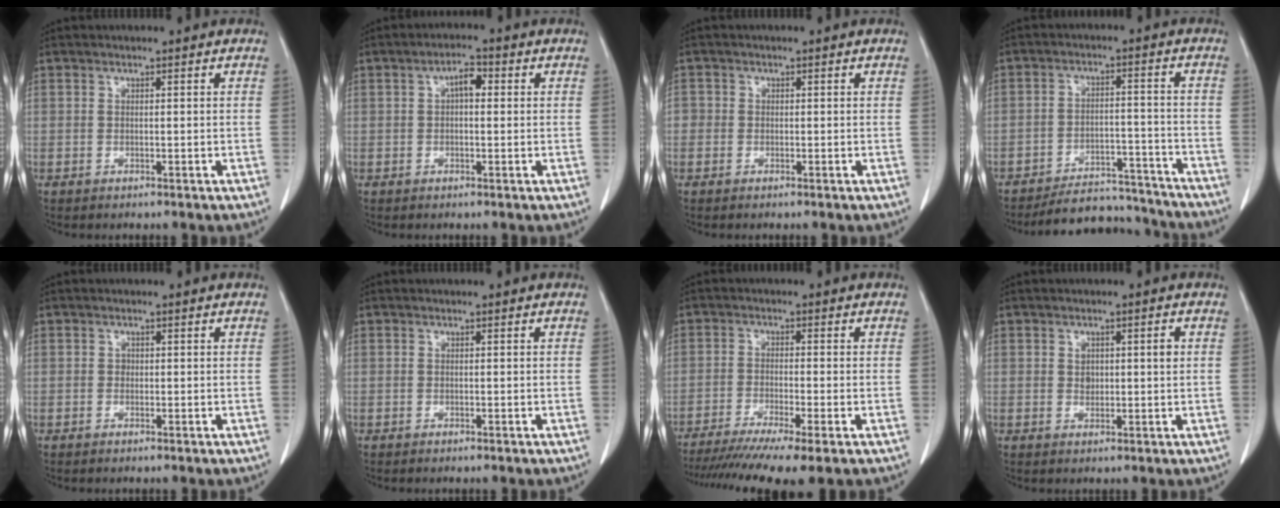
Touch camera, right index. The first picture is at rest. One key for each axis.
{"total": 3.2, "fx": 0.6, "fy": 1.4, "fz": 2.8, "tx": -0.050, "ty": 0.016, "tz": 0.008}
{"total": 1.3, "fx": -0.3, "fy": 1.3, "fz": 0.3, "tx": 0.003, "ty": 0.006, "tz": -0.008}
{"total": 10.8, "fx": -10.3, "fy": 2.9, "fz": 0.4, "tx": 0.013, "ty": 0.028, "tz": -0.147}
{"total": 0.5, "fx": 0.1, "fy": 0.5, "fz": 0.2, "tx": 0.004, "ty": 0.004, "tz": 0.001}
{"total": 0.0}
{"total": 11.8, "fx": -9.0, "fy": -0.2, "fz": 7.5, "tx": -0.122, "ty": -0.025, "tz": -0.144}
{"total": 2.4, "fx": 0.6, "fy": 1.4, "fz": 1.9, "tx": -0.028, "ty": 0.008, "tz": 0.016}